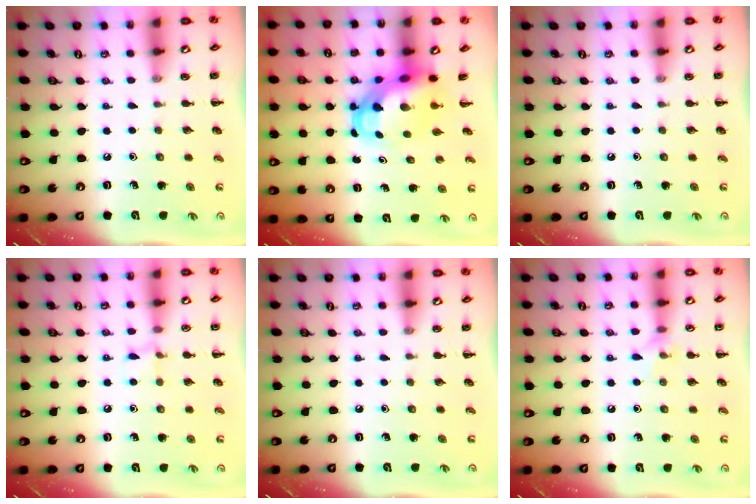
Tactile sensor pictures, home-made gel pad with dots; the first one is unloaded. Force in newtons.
{"total": 6.3, "press": 6.1, "slide": 1.6}
{"total": 0.0}
{"total": 5.6, "press": 5.3, "slide": 1.8}
{"total": 0.0}
{"total": 6.4, "press": 6.2, "slide": 1.5}